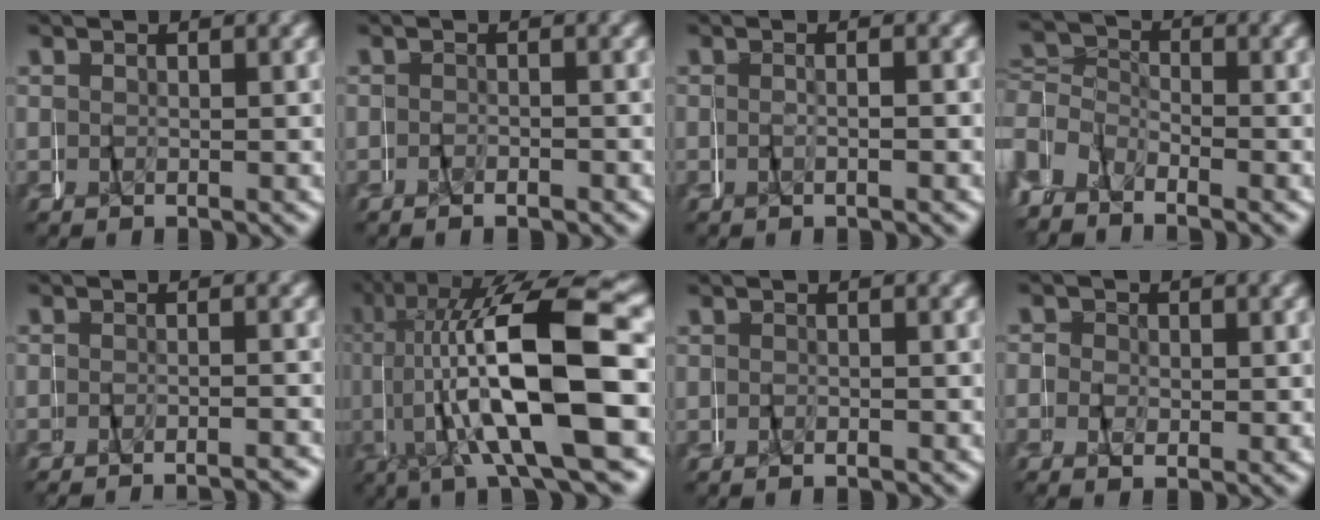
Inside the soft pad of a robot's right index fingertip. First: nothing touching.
{"total": 1.1, "force": [-0.7, 0.6, 0.5], "torque": [-0.015, -0.002, -0.015]}
{"total": 0.9, "force": [-0.8, -0.3, 0.2], "torque": [-0.011, 0.005, -0.017]}
{"total": 4.2, "force": [-1.4, 3.7, 1.5], "torque": [-0.039, -0.004, -0.031]}
{"total": 2.7, "force": [-2.7, -0.1, -0.2], "torque": [0.001, 0.004, -0.049]}
{"total": 14.8, "force": [0.4, 5.0, 13.9], "torque": [-0.237, 0.018, 0.009]}
{"total": 1.0, "force": [-0.4, 0.6, 0.6], "torque": [-0.016, -0.003, -0.009]}
{"total": 1.4, "force": [-0.2, 1.3, 0.7], "torque": [-0.007, 0.002, -0.008]}